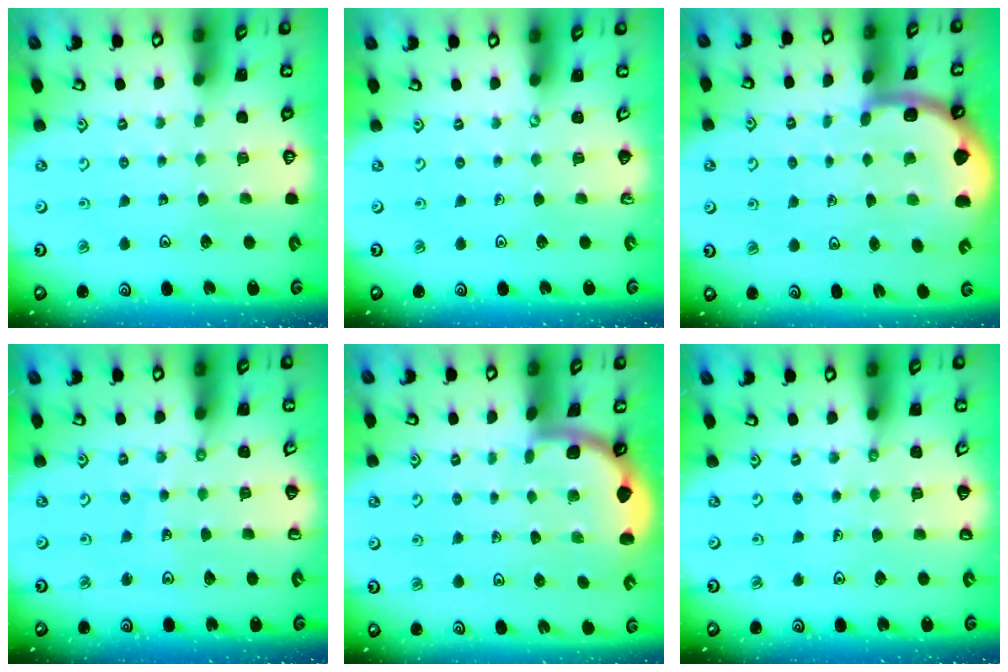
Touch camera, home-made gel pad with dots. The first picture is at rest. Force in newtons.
{"total": 0.0}
{"total": 5.1, "press": 4.5, "slide": 2.5}
{"total": 3.9, "press": 3.9, "slide": 0.2}
{"total": 1.9, "press": 1.9, "slide": 0.0}
{"total": 1.7, "press": 1.7, "slide": 0.2}